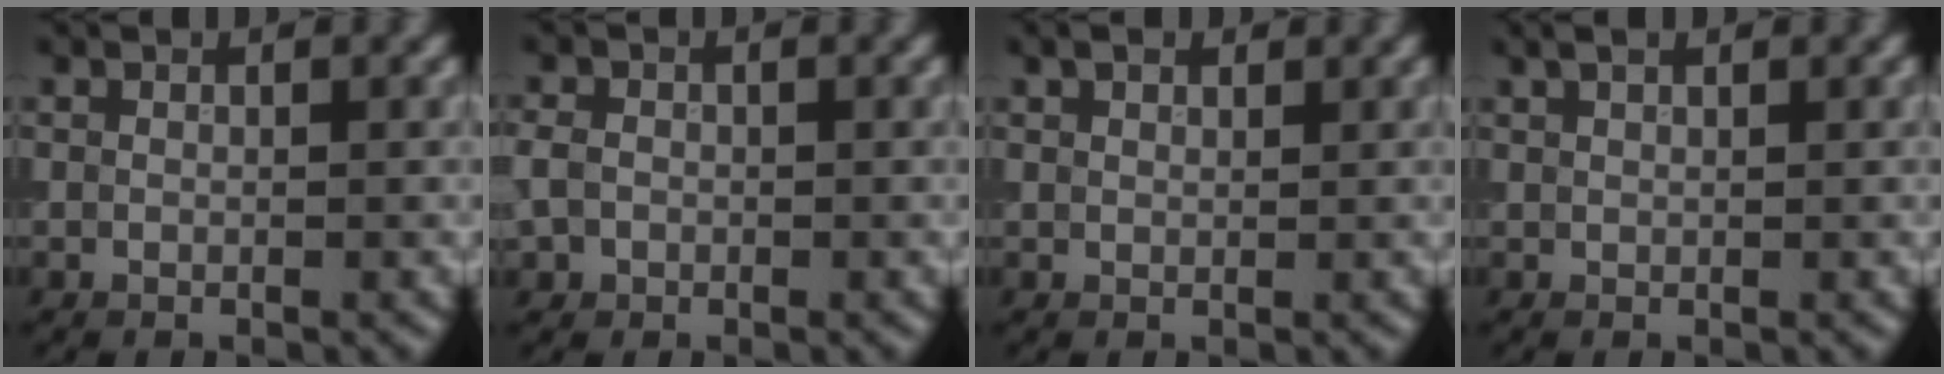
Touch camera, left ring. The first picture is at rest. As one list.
[{"total": 2.2, "force": [-0.4, 1.8, 1.1], "torque": [-0.020, -0.002, -0.008]}, {"total": 1.4, "force": [1.0, 0.7, 0.6], "torque": [-0.011, 0.005, 0.019]}, {"total": 1.4, "force": [1.0, 0.4, 0.9], "torque": [-0.015, 0.004, 0.018]}]